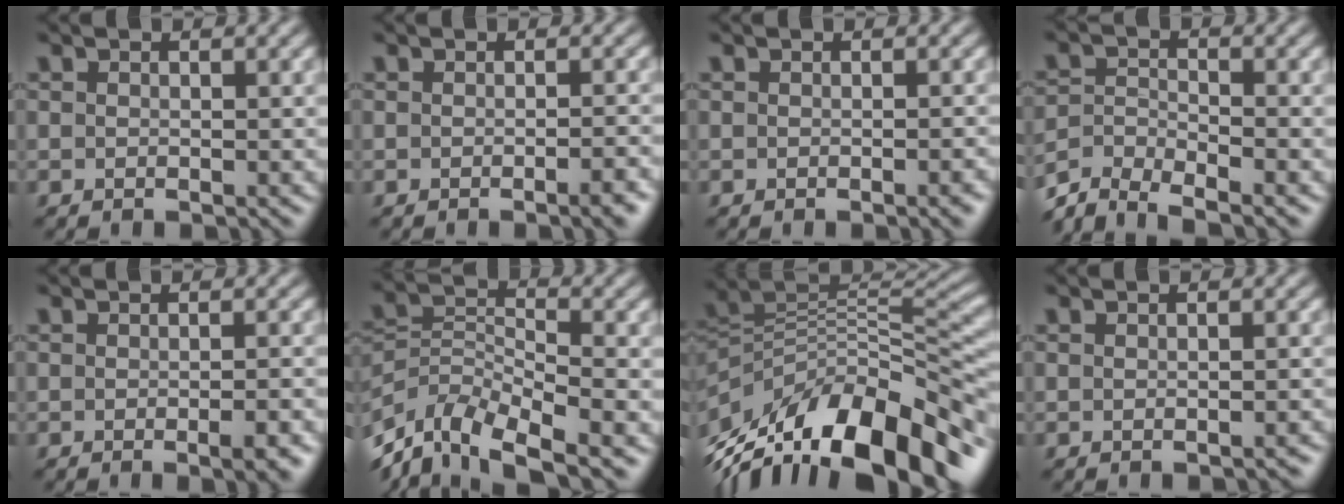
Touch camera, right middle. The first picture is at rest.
{"total": 2.5, "force": [-1.4, 0.5, 2.0], "torque": [-0.022, 0.007, -0.020]}
{"total": 1.8, "force": [-1.1, 0.5, 1.4], "torque": [-0.011, 0.002, -0.010]}
{"total": 4.8, "force": [-4.2, 1.4, 1.7], "torque": [-0.033, -0.004, -0.087]}
{"total": 2.9, "force": [-1.4, 0.7, 2.5], "torque": [-0.030, 0.007, -0.018]}
{"total": 7.6, "force": [-5.0, 3.3, 4.6], "torque": [-0.084, -0.005, -0.105]}
{"total": 13.4, "force": [-5.6, 6.7, 10.1], "torque": [-0.191, 0.017, -0.097]}
{"total": 1.4, "force": [-1.3, 0.2, 0.4], "torque": [0.004, 0.003, -0.013]}